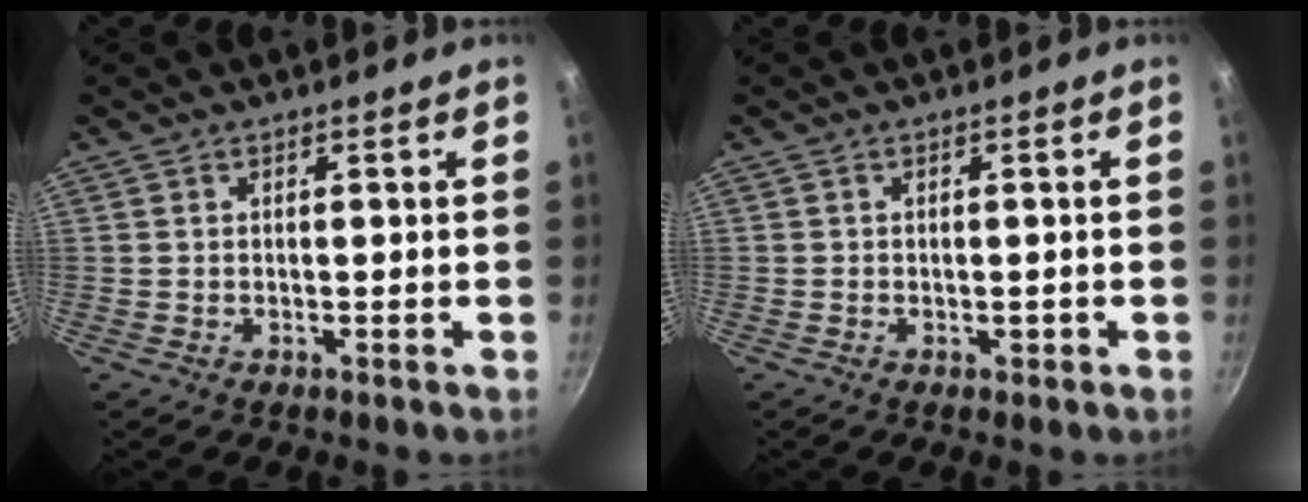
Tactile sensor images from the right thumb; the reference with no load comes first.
{"total": 0.9, "force": [-0.3, 0.6, 0.5], "torque": [0.000, 0.000, -0.006]}